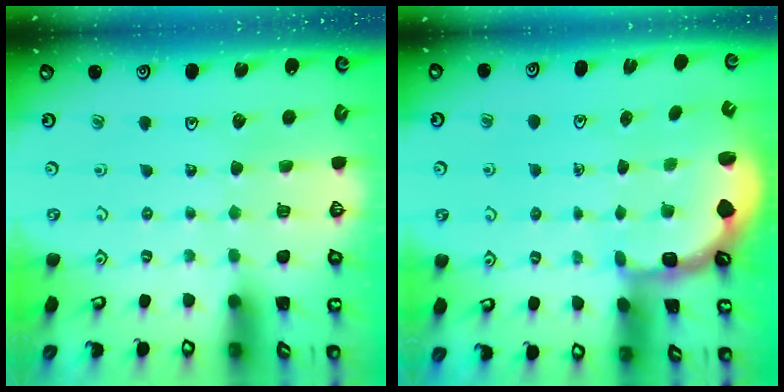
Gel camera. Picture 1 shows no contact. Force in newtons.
{"total": 2.2, "press": 1.9, "slide": 1.1}